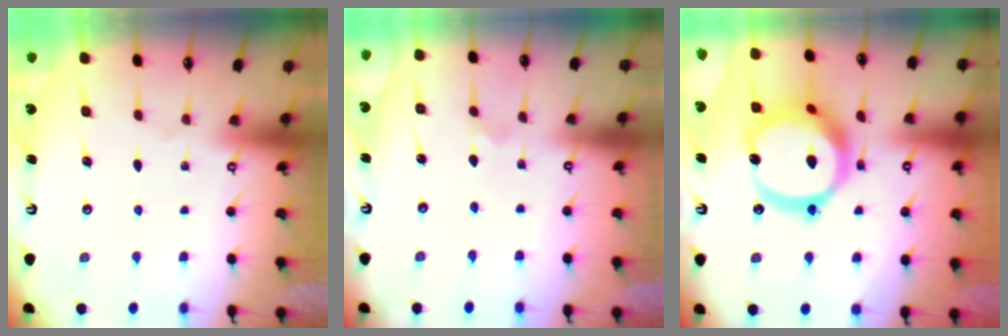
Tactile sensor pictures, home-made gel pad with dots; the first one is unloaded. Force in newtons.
{"total": 1.0, "press": 0.9, "slide": 0.4}
{"total": 19.8, "press": 19.7, "slide": 2.6}